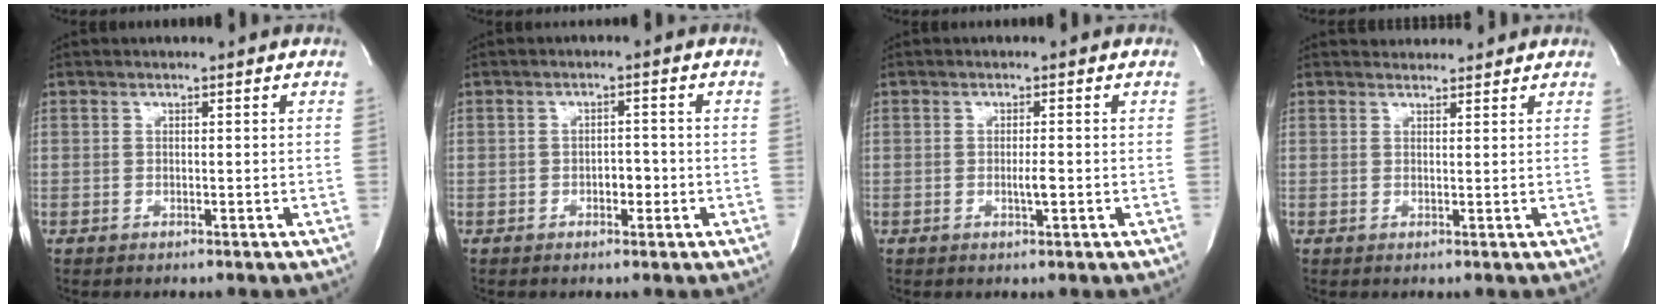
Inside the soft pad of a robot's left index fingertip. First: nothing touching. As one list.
[{"total": 2.3, "force": [-0.9, 1.3, 1.6], "torque": [-0.019, 0.006, -0.015]}, {"total": 1.6, "force": [-0.5, 0.1, 1.6], "torque": [-0.030, -0.002, -0.009]}, {"total": 2.7, "force": [2.6, 0.6, 0.1], "torque": [-0.006, 0.016, 0.039]}]